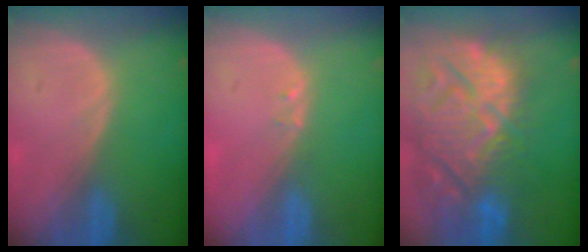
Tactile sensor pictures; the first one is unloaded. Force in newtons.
{"total": 0.6, "press": 0.6, "slide": 0.2}
{"total": 15.3, "press": 13.1, "slide": 8.0}